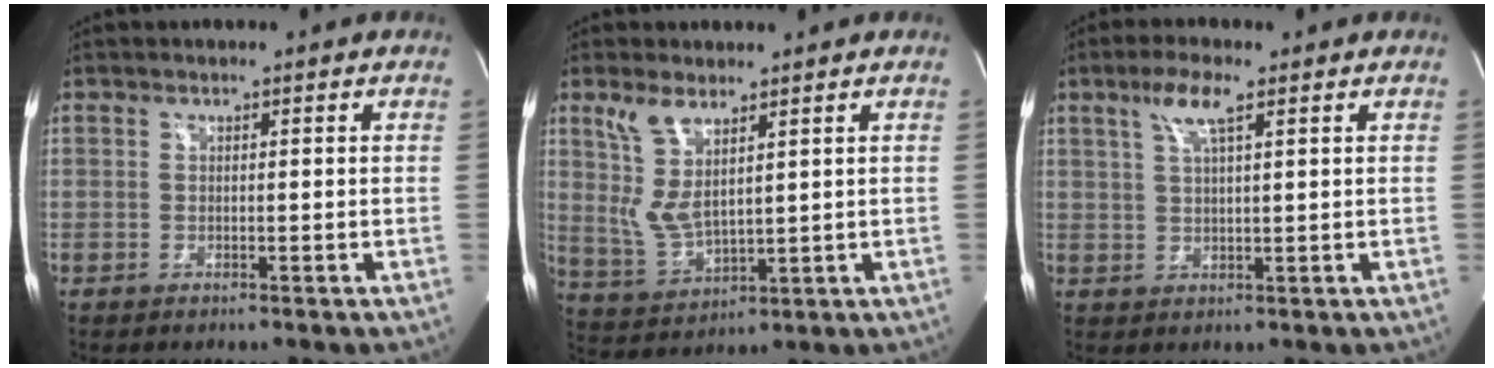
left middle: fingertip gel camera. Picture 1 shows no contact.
{"total": 7.0, "force": [3.7, 2.2, 5.5], "torque": [-0.127, -0.004, 0.085]}
{"total": 4.8, "force": [2.5, 0.6, 4.0], "torque": [-0.084, 0.007, 0.050]}